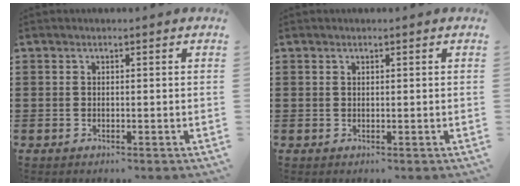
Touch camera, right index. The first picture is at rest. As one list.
[{"total": 0.0}]